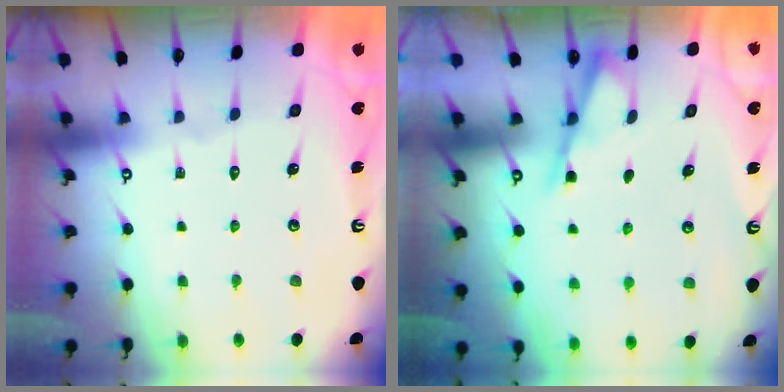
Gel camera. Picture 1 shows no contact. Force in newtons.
{"total": 2.9, "press": 2.8, "slide": 0.4}